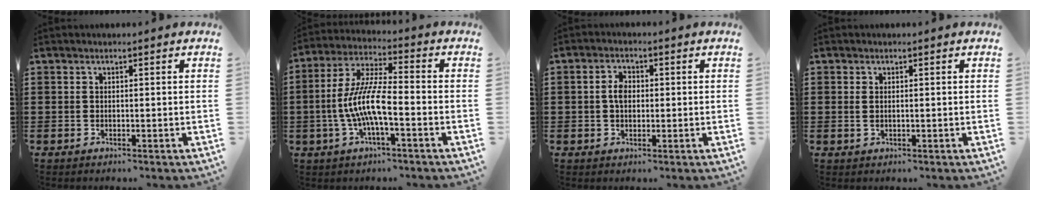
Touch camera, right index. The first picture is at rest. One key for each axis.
{"total": 9.3, "fx": -2.6, "fy": 2.0, "fz": 8.6, "tx": -0.193, "ty": -0.013, "tz": -0.055}
{"total": 3.1, "fx": 0.1, "fy": 1.9, "fz": 2.5, "tx": -0.050, "ty": 0.008, "tz": 0.000}
{"total": 1.1, "fx": 0.2, "fy": 0.5, "fz": 1.0, "tx": -0.028, "ty": 0.001, "tz": -0.001}